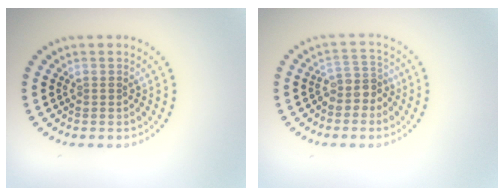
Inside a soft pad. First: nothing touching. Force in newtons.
{"total": 2.5, "press": 2.0, "slide": 1.5}